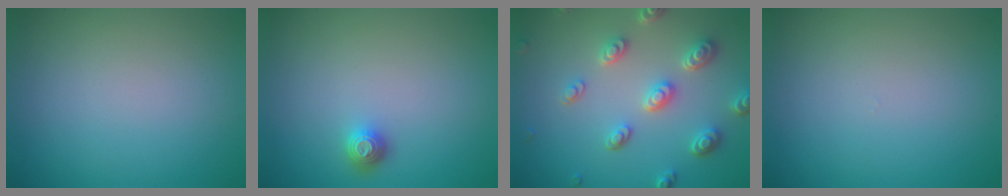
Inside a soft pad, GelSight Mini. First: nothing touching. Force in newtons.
{"total": 1.4, "press": 1.2, "slide": 0.5}
{"total": 4.6, "press": 3.6, "slide": 2.9}
{"total": 0.0}